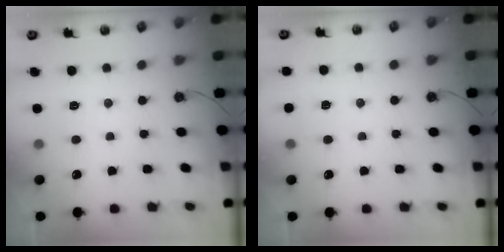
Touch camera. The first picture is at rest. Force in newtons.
{"total": 3.5, "press": 2.4, "slide": 2.5}